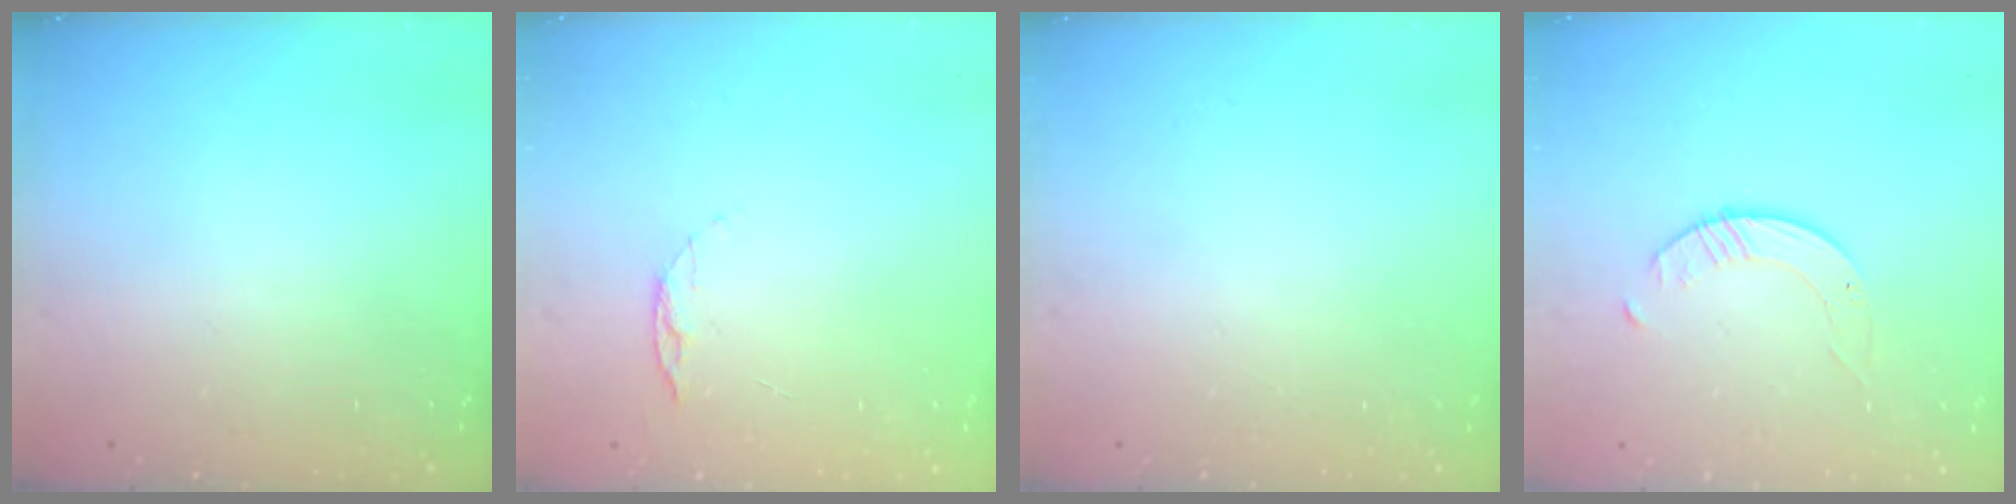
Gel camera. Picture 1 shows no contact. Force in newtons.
{"total": 4.9, "press": 4.8, "slide": 0.5}
{"total": 0.0}
{"total": 2.6, "press": 2.6, "slide": 0.3}